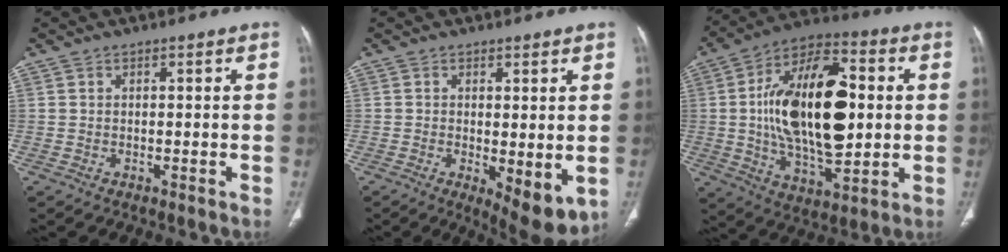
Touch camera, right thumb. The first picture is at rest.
{"total": 7.9, "force": [-1.3, 3.0, 7.2], "torque": [-0.104, -0.025, -0.013]}
{"total": 24.7, "force": [1.6, 12.2, 21.4], "torque": [-0.350, 0.004, 0.028]}